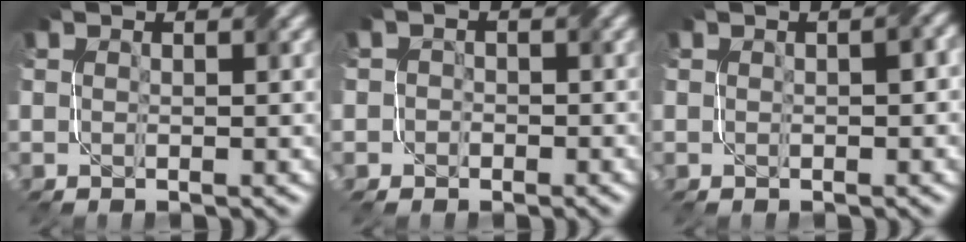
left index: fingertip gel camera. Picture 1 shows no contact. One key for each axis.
{"total": 2.2, "fx": -0.3, "fy": 2.1, "fz": 0.3, "tx": 0.010, "ty": 0.007, "tz": -0.019}
{"total": 1.4, "fx": 0.0, "fy": 0.5, "fz": 1.3, "tx": -0.016, "ty": 0.006, "tz": 0.002}